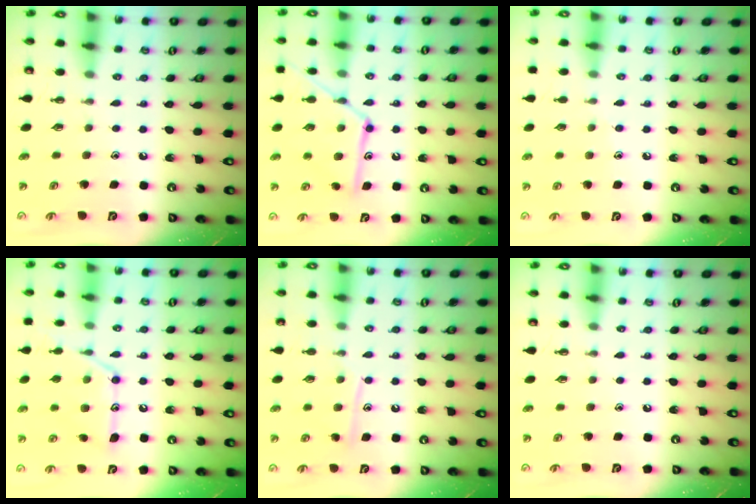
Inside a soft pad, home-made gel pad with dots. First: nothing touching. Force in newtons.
{"total": 13.9, "press": 13.8, "slide": 0.9}
{"total": 5.3, "press": 5.3, "slide": 0.6}
{"total": 14.4, "press": 14.3, "slide": 1.1}
{"total": 9.1, "press": 9.1, "slide": 0.7}
{"total": 0.0}